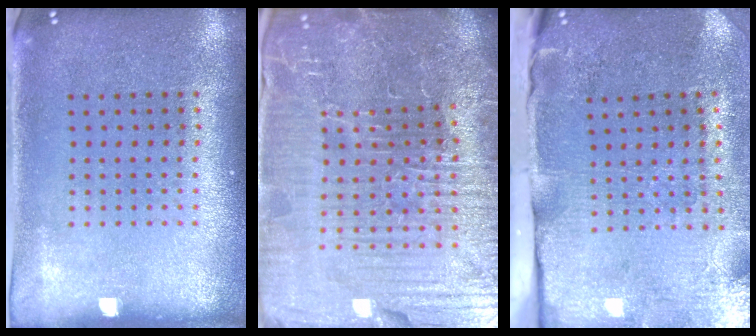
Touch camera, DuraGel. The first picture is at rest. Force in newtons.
{"total": 6.4, "press": 5.9, "slide": 2.5}
{"total": 4.7, "press": 3.8, "slide": 2.9}